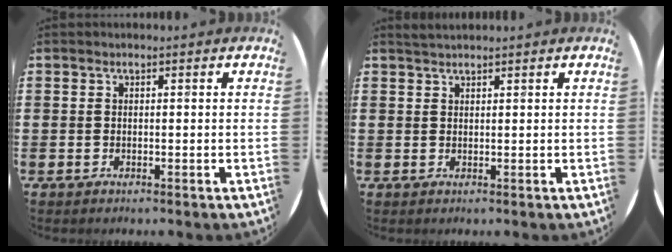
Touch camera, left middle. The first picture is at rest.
{"total": 1.2, "force": [1.2, 0.0, 0.1], "torque": [-0.003, 0.002, 0.022]}